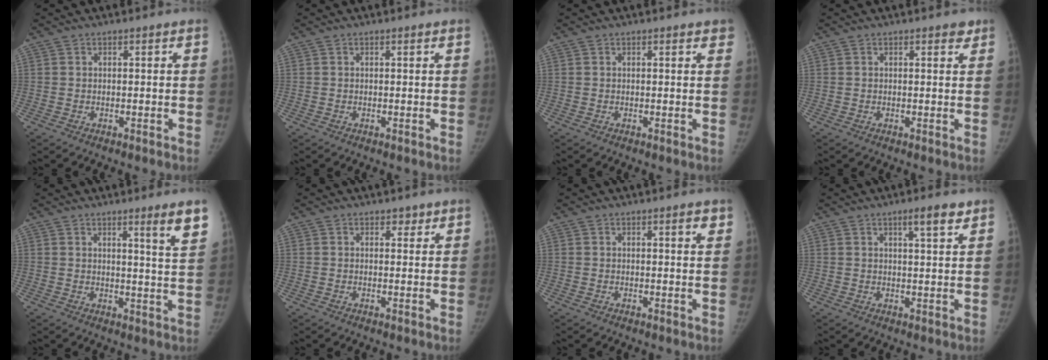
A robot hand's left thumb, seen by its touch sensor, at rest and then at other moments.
{"total": 0.0}
{"total": 1.7, "force": [1.2, 0.6, 1.0], "torque": [-0.002, 0.001, 0.011]}
{"total": 1.3, "force": [0.9, 0.6, 0.6], "torque": [0.000, -0.004, 0.007]}
{"total": 6.4, "force": [4.0, -0.2, 5.0], "torque": [-0.064, -0.033, 0.055]}
{"total": 1.5, "force": [1.0, 1.0, 0.5], "torque": [0.007, -0.006, 0.011]}
{"total": 2.0, "force": [1.2, 0.4, 1.5], "torque": [-0.016, -0.005, 0.014]}
{"total": 4.3, "force": [2.7, 0.8, 3.3], "torque": [-0.046, -0.016, 0.042]}